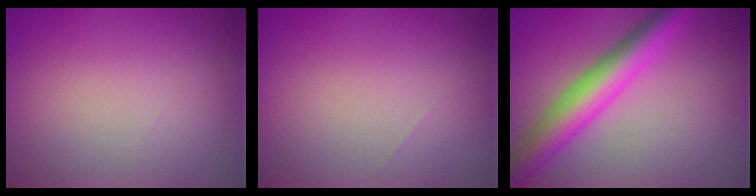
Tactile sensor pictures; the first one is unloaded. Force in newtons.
{"total": 0.0}
{"total": 6.4, "press": 6.4, "slide": 0.2}